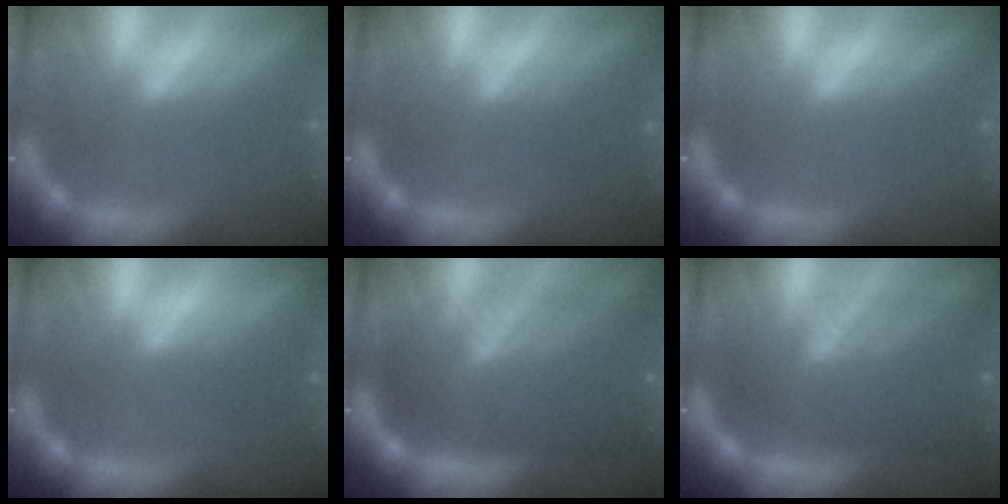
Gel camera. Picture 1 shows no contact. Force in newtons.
{"total": 2.0}
{"total": 0.0}
{"total": 1.5}
{"total": 10.0}
{"total": 8.6}